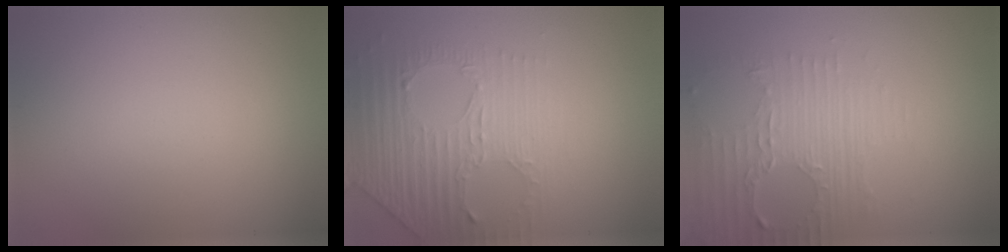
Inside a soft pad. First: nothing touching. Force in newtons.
{"total": 4.4, "press": 3.2, "slide": 3.0}
{"total": 4.7, "press": 3.2, "slide": 3.4}